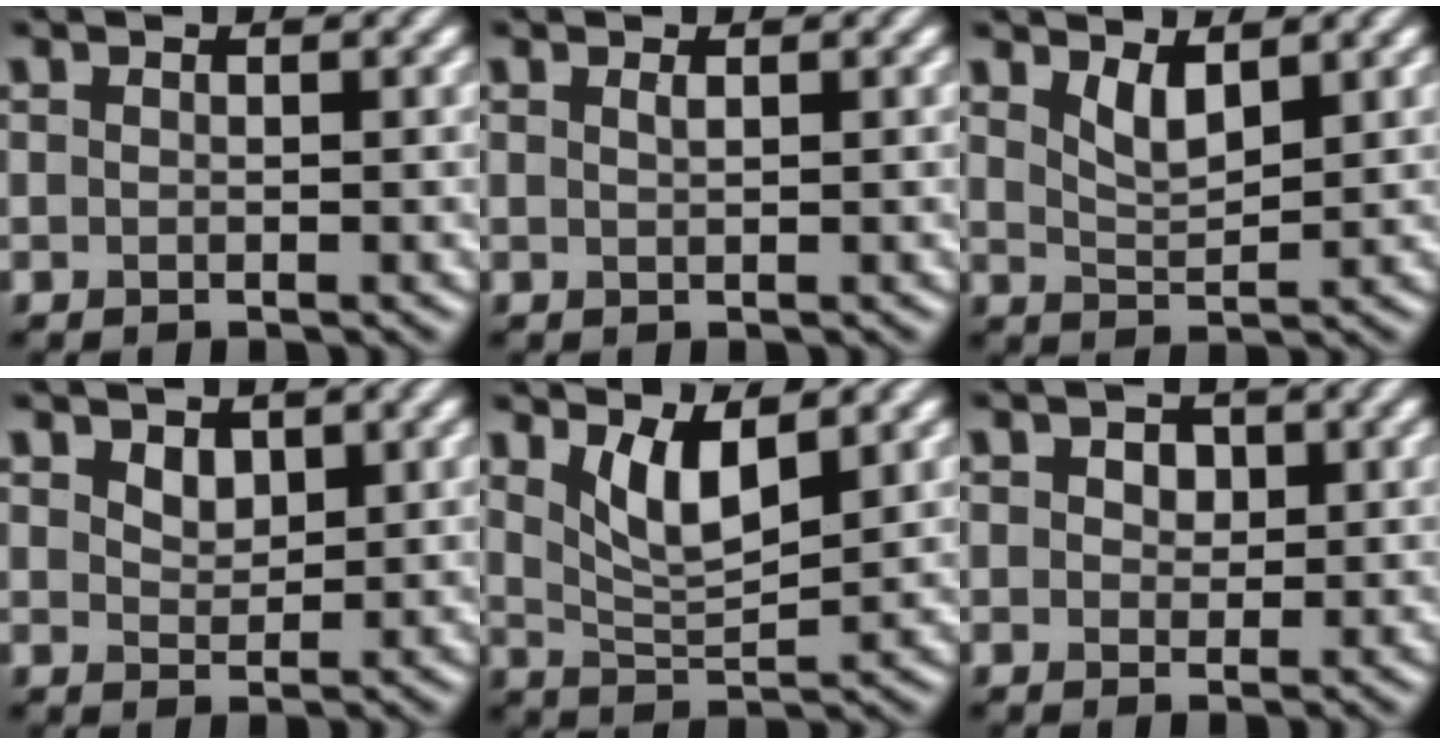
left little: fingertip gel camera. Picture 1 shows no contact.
{"total": 0.7, "force": [0.4, 0.2, 0.5], "torque": [-0.005, 0.001, 0.007]}
{"total": 2.4, "force": [1.6, 0.7, 1.6], "torque": [-0.034, -0.010, 0.035]}
{"total": 1.6, "force": [1.0, 0.9, 0.7], "torque": [-0.016, -0.002, 0.022]}
{"total": 4.2, "force": [2.3, 1.3, 3.3], "torque": [-0.068, -0.011, 0.047]}
{"total": 2.2, "force": [0.9, 1.5, 1.3], "torque": [-0.015, 0.008, 0.003]}